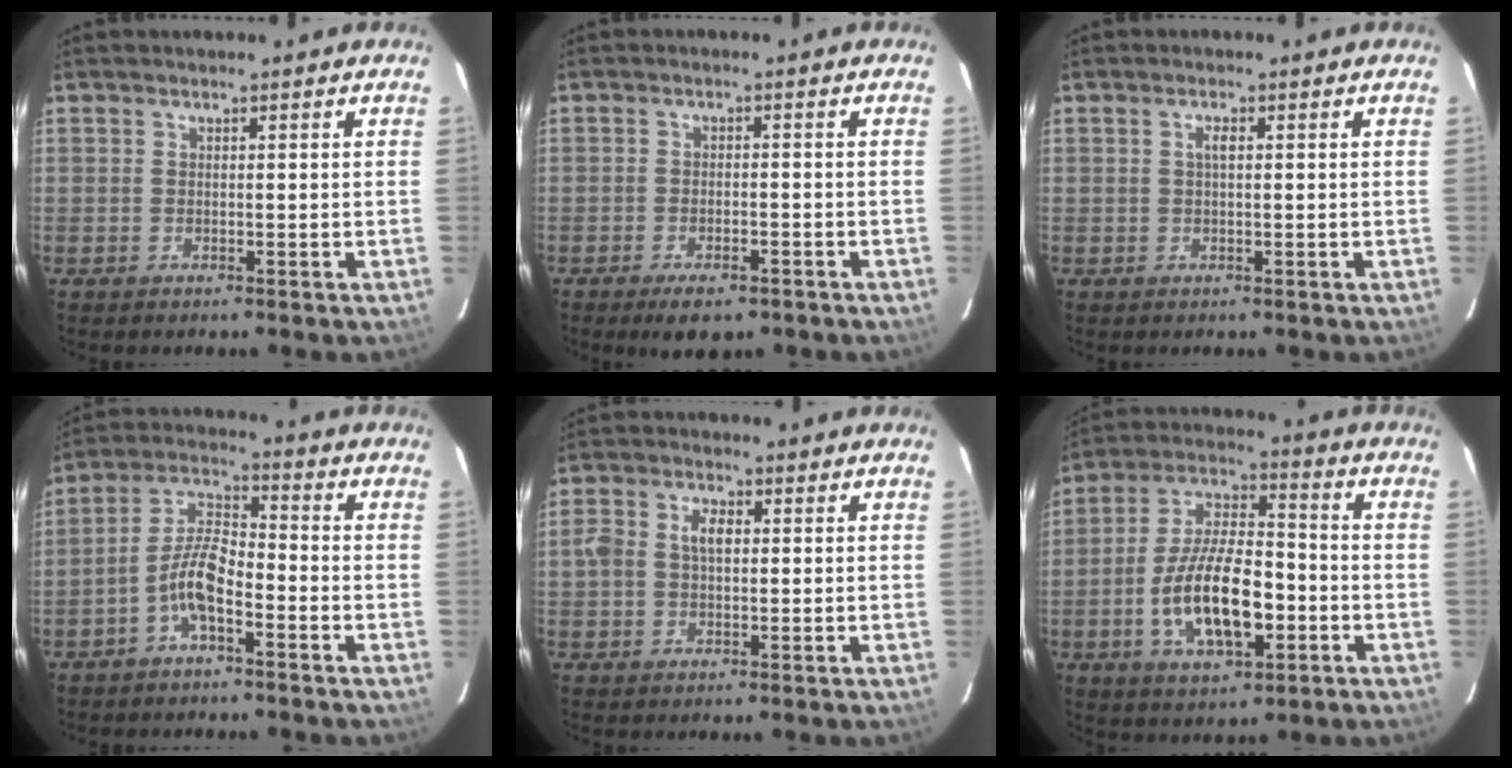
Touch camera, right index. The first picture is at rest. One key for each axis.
{"total": 5.9, "fx": -4.1, "fy": 2.4, "fz": 3.5, "tx": -0.072, "ty": -0.012, "tz": -0.059}
{"total": 1.3, "fx": 0.3, "fy": 0.4, "fz": 1.3, "tx": -0.024, "ty": 0.004, "tz": 0.002}
{"total": 7.1, "fx": -3.7, "fy": 2.2, "fz": 5.6, "tx": -0.122, "ty": 0.017, "tz": -0.074}
{"total": 4.6, "fx": 0.3, "fy": 2.9, "fz": 3.5, "tx": -0.065, "ty": 0.014, "tz": 0.004}
{"total": 16.0, "fx": -4.4, "fy": 6.8, "fz": 13.8, "tx": -0.271, "ty": 0.003, "tz": -0.072}